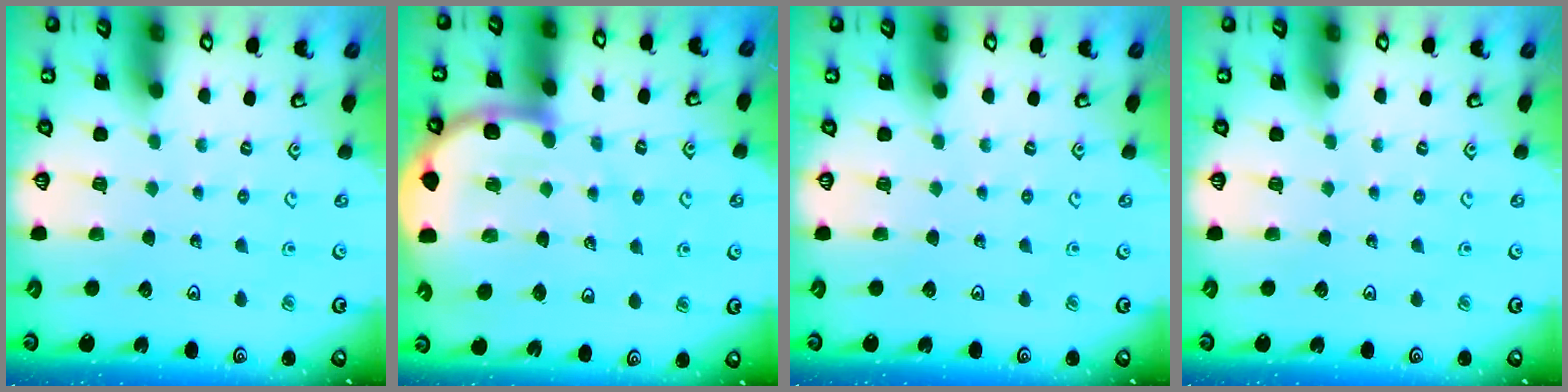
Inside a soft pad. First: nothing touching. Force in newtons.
{"total": 11.4, "press": 10.9, "slide": 3.2}
{"total": 0.0}
{"total": 0.0}